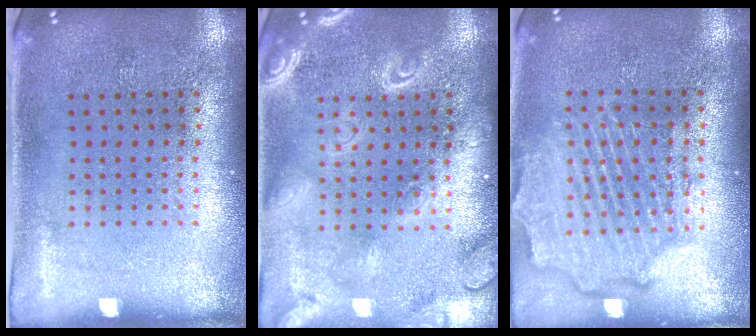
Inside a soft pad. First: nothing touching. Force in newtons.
{"total": 3.0, "press": 3.0, "slide": 0.3}
{"total": 2.4, "press": 2.2, "slide": 0.9}